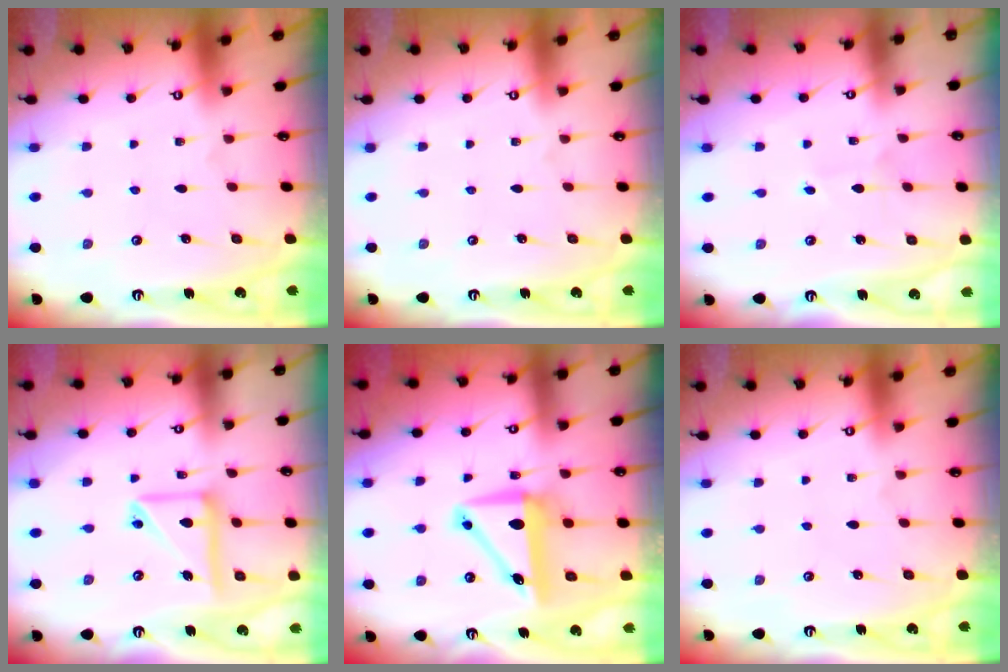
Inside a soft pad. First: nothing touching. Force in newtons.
{"total": 0.0}
{"total": 2.3, "press": 2.3, "slide": 0.2}
{"total": 14.5, "press": 14.4, "slide": 2.2}
{"total": 9.0, "press": 8.8, "slide": 1.8}
{"total": 0.0}